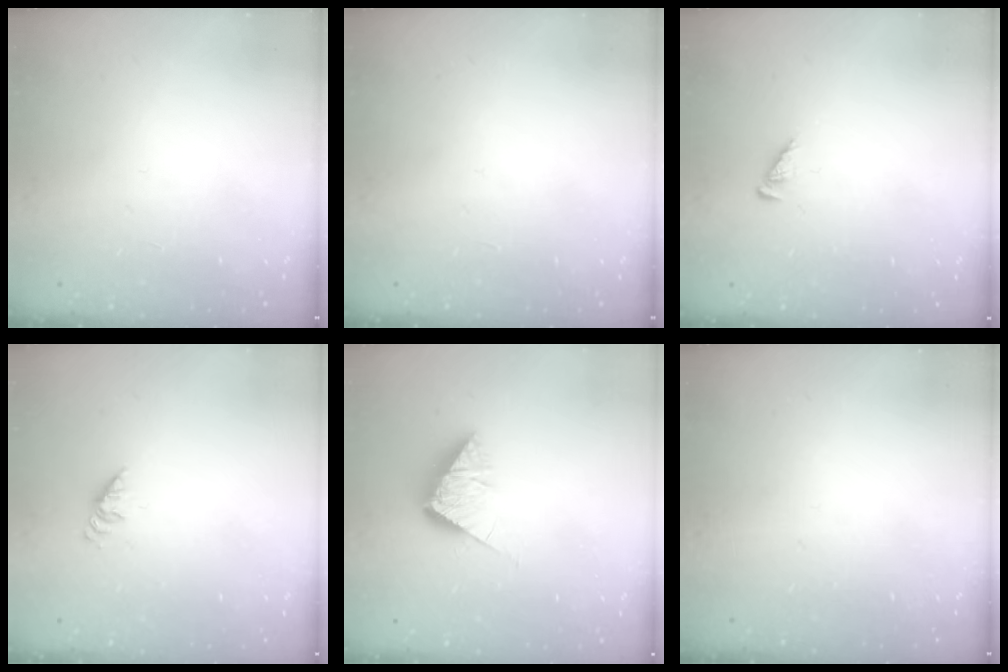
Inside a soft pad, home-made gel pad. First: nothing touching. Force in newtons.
{"total": 0.0}
{"total": 2.7, "press": 2.7, "slide": 0.4}
{"total": 1.9, "press": 1.9, "slide": 0.3}
{"total": 7.5, "press": 7.5, "slide": 0.5}
{"total": 0.0}